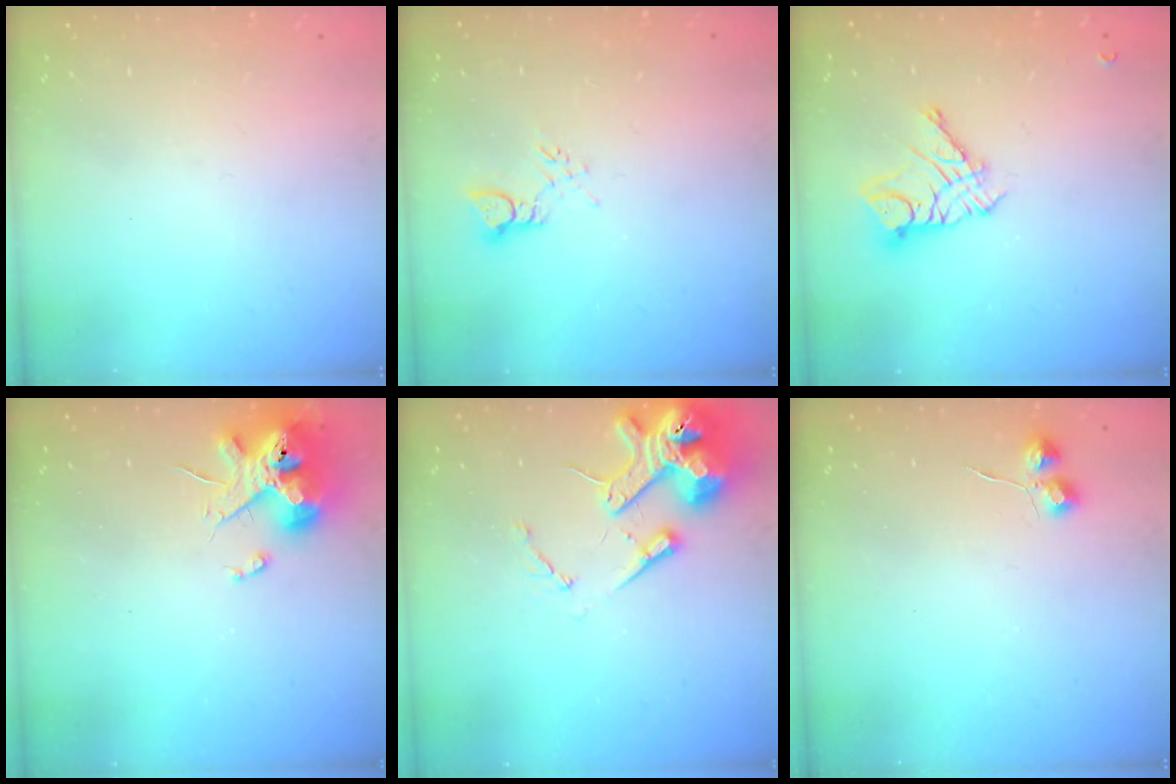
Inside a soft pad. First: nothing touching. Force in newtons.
{"total": 2.8, "press": 2.8, "slide": 0.5}
{"total": 10.0, "press": 10.0, "slide": 1.0}
{"total": 13.3, "press": 13.1, "slide": 2.1}
{"total": 14.8, "press": 14.6, "slide": 2.2}
{"total": 5.5, "press": 5.5, "slide": 0.9}